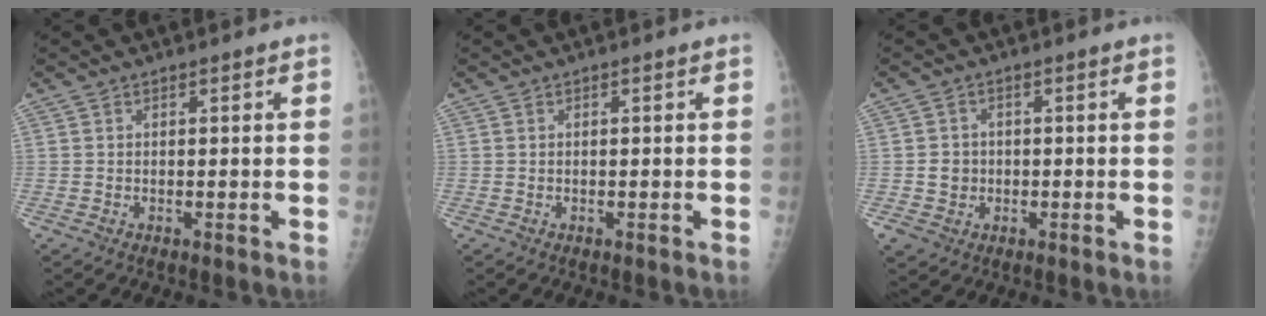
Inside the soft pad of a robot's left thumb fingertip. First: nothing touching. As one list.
[{"total": 0.0}, {"total": 4.0, "force": [-0.4, 3.7, 1.3], "torque": [-0.005, 0.004, 0.000]}]